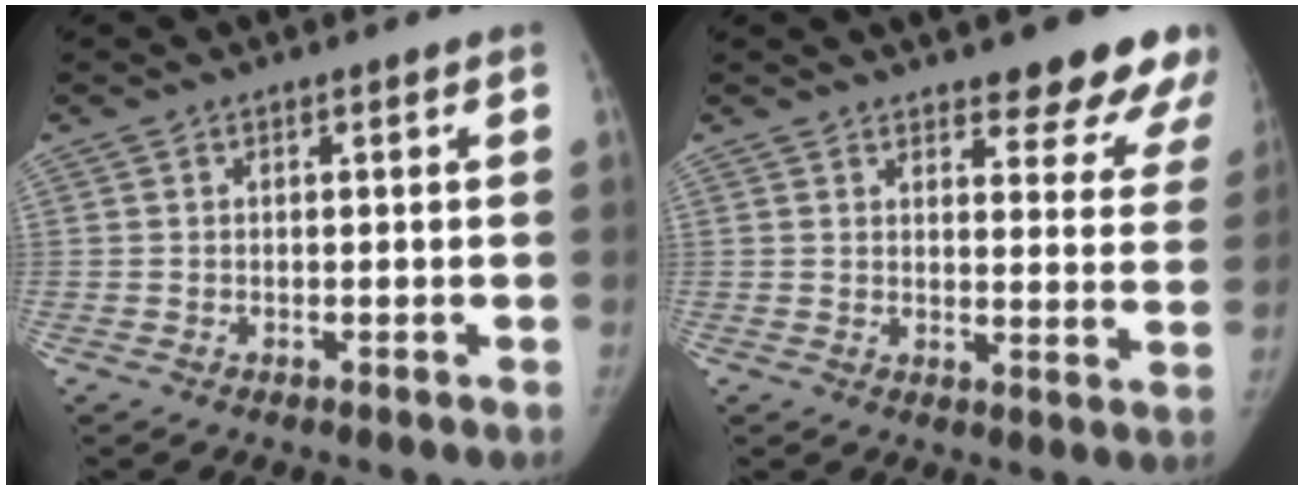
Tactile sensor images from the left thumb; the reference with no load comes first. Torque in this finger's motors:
{"motor_torque": [1.03, 0.12, 0.20, -0.65, 0.02]}